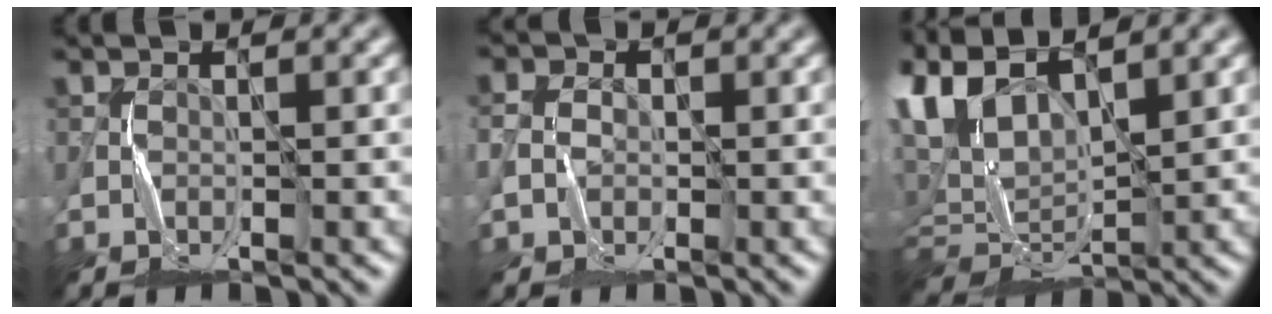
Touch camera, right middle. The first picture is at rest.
{"total": 2.0, "force": [-0.4, 1.6, 1.2], "torque": [-0.028, 0.002, -0.011]}
{"total": 8.4, "force": [3.9, 4.2, 6.1], "torque": [-0.142, 0.014, 0.071]}